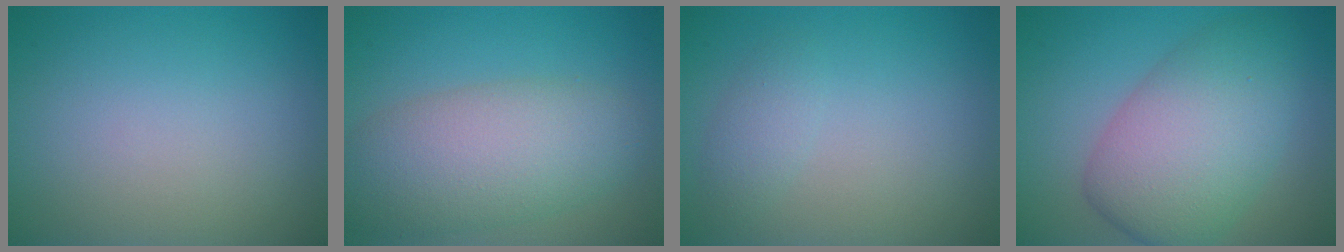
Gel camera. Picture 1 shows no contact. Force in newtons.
{"total": 7.2, "press": 7.2, "slide": 0.1}
{"total": 1.5, "press": 1.5, "slide": 0.1}
{"total": 8.4, "press": 8.4, "slide": 0.1}